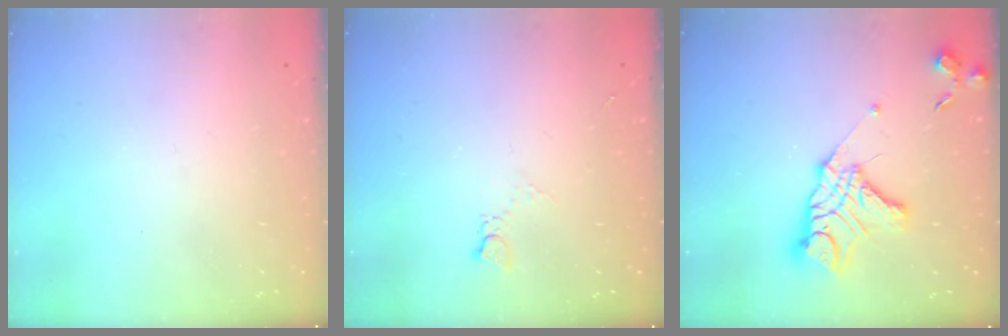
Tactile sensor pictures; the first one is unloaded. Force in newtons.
{"total": 2.5, "press": 2.5, "slide": 0.4}
{"total": 14.7, "press": 14.7, "slide": 1.2}